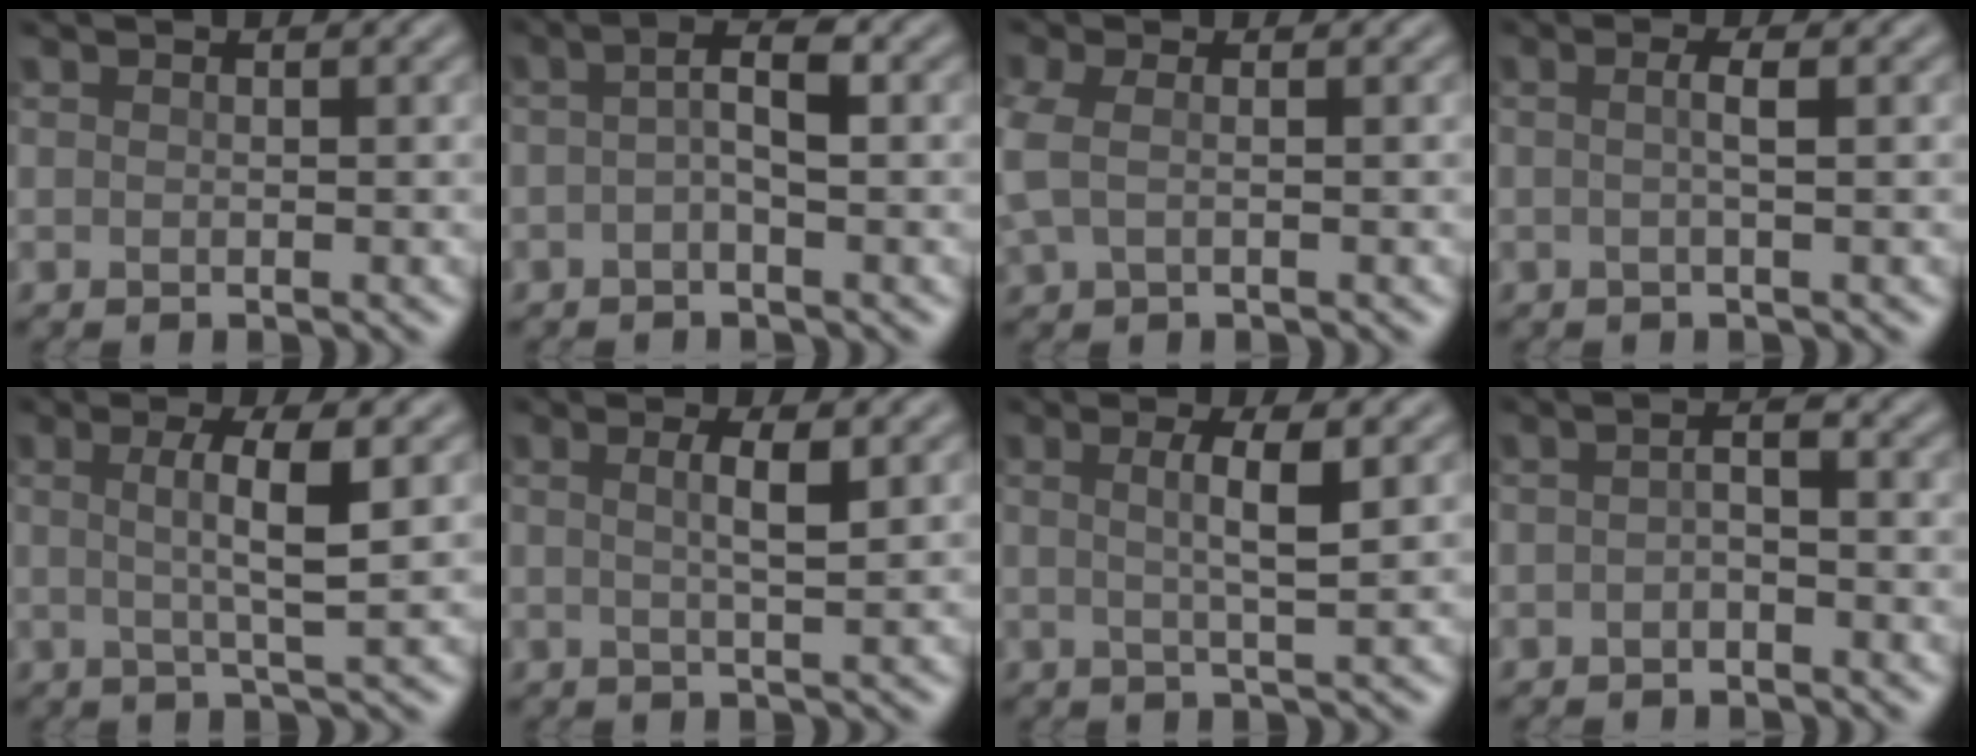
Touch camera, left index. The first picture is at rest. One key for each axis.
{"total": 2.8, "fx": -0.3, "fy": 0.6, "fz": 2.8, "tx": -0.050, "ty": 0.008, "tz": -0.012}
{"total": 2.5, "fx": -0.2, "fy": 1.4, "fz": 2.1, "tx": -0.067, "ty": 0.002, "tz": -0.010}
{"total": 1.7, "fx": -0.3, "fy": 0.4, "fz": 1.7, "tx": -0.031, "ty": 0.005, "tz": -0.011}
{"total": 4.5, "fx": 0.3, "fy": 0.8, "fz": 4.4, "tx": -0.073, "ty": -0.001, "tz": 0.003}
{"total": 2.7, "fx": 0.4, "fy": 0.6, "fz": 2.6, "tx": -0.038, "ty": 0.002, "tz": 0.001}
{"total": 3.4, "fx": 0.4, "fy": 0.7, "fz": 3.3, "tx": -0.053, "ty": 0.001, "tz": 0.002}
{"total": 1.6, "fx": -0.8, "fy": 0.4, "fz": 1.3, "tx": -0.028, "ty": 0.003, "tz": -0.020}